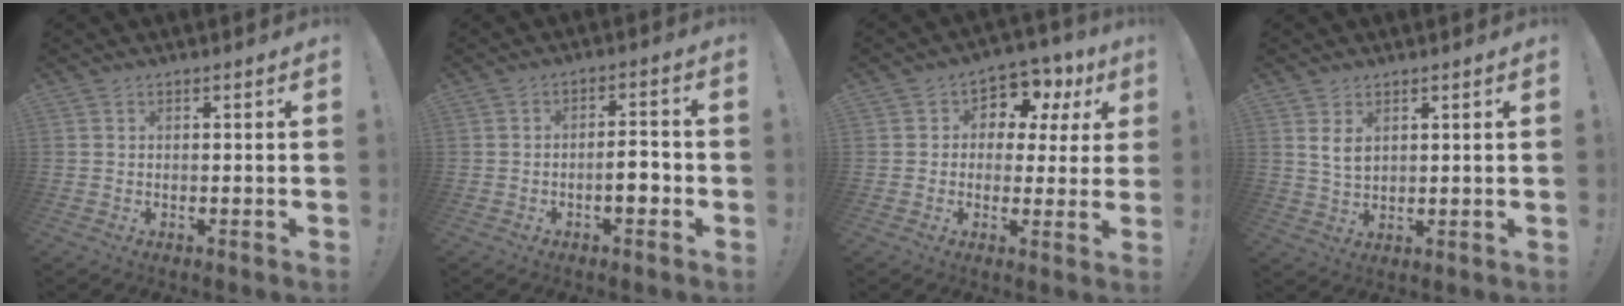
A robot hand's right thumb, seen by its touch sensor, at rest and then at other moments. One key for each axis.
{"total": 5.7, "fx": -2.0, "fy": 1.9, "fz": 4.9, "tx": -0.070, "ty": 0.009, "tz": -0.036}
{"total": 7.2, "fx": 3.4, "fy": 5.4, "fz": 3.4, "tx": -0.047, "ty": -0.032, "tz": 0.062}
{"total": 4.7, "fx": 2.1, "fy": 2.5, "fz": 3.3, "tx": -0.046, "ty": -0.009, "tz": 0.038}